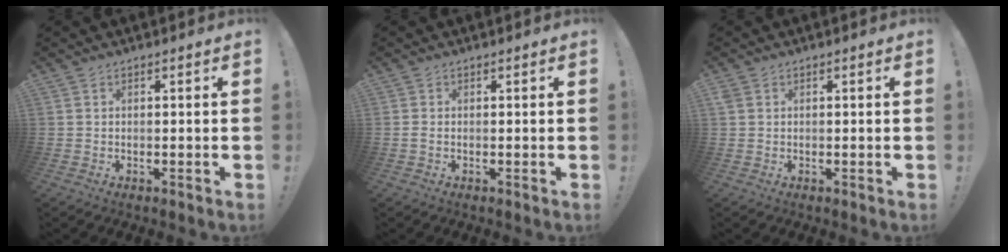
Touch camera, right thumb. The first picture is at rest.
{"total": 0.8, "force": [0.0, 0.5, 0.7], "torque": [-0.015, 0.003, 0.000]}
{"total": 1.6, "force": [0.7, 1.2, 0.8], "torque": [-0.015, 0.002, 0.014]}